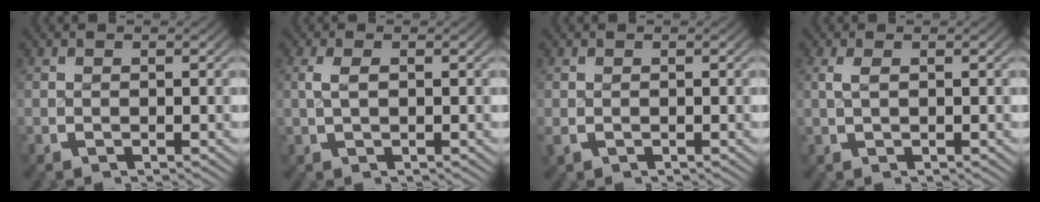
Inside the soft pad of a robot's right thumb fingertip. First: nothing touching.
{"total": 1.5, "force": [0.2, 0.5, 1.3], "torque": [-0.032, 0.004, 0.007]}
{"total": 0.7, "force": [-0.2, 0.6, 0.3], "torque": [-0.009, -0.004, 0.000]}
{"total": 1.1, "force": [0.2, 0.3, 1.1], "torque": [-0.027, 0.003, 0.008]}